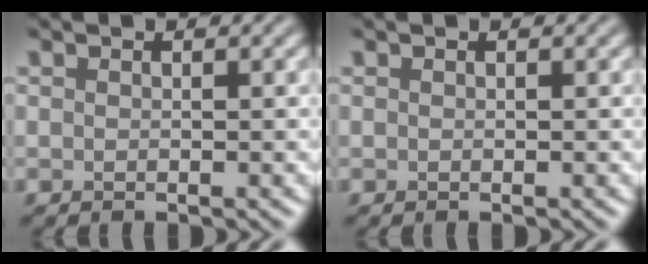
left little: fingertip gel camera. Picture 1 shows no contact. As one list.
[{"total": 0.0}]